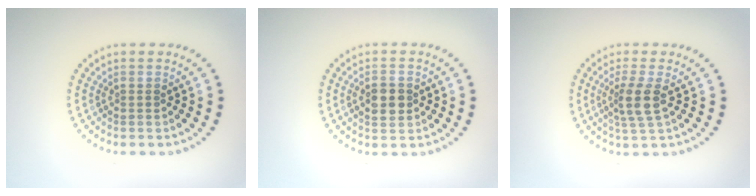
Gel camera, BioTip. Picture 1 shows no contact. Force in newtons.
{"total": 3.1, "press": 3.1, "slide": 0.1}
{"total": 2.7, "press": 2.2, "slide": 1.6}